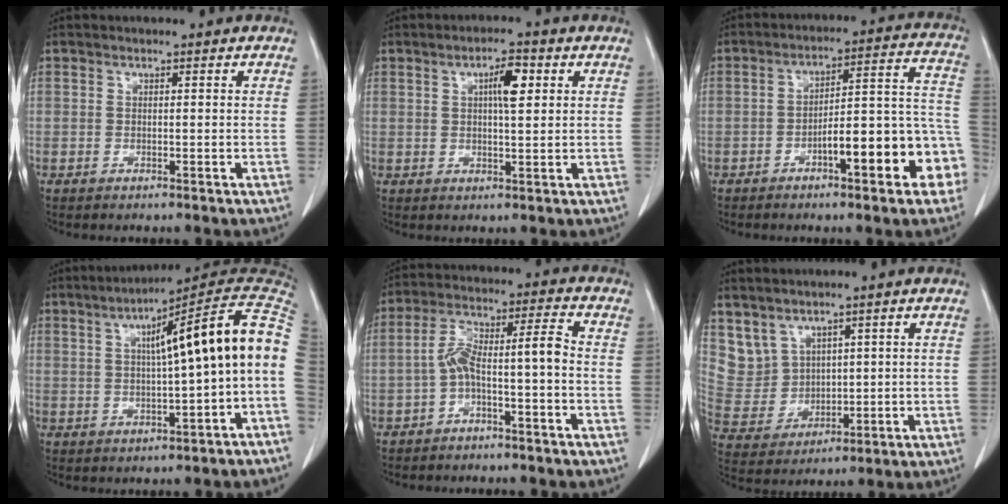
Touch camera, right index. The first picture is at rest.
{"total": 4.7, "force": [1.5, 1.0, 4.3], "torque": [-0.074, 0.006, 0.024]}
{"total": 14.3, "force": [-5.9, 3.0, 12.7], "torque": [-0.150, 0.045, -0.079]}
{"total": 13.9, "force": [1.2, 0.1, 13.9], "torque": [-0.191, 0.040, 0.013]}
{"total": 7.1, "force": [-2.4, 0.8, 6.6], "torque": [-0.125, 0.039, -0.042]}
{"total": 6.7, "force": [4.4, 4.9, 0.8], "torque": [-0.030, 0.016, 0.108]}